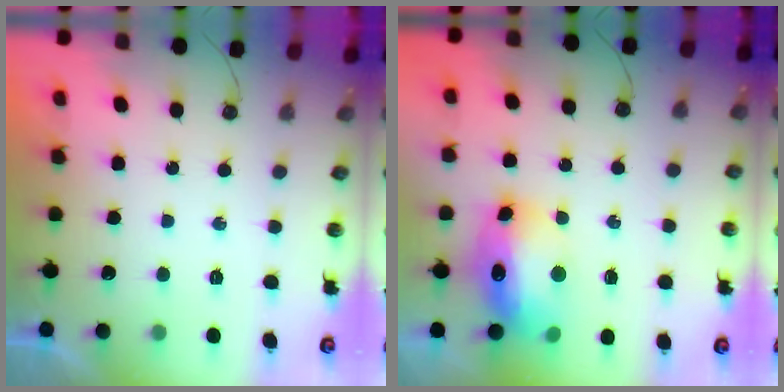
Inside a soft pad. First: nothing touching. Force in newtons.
{"total": 14.1, "press": 14.0, "slide": 1.5}